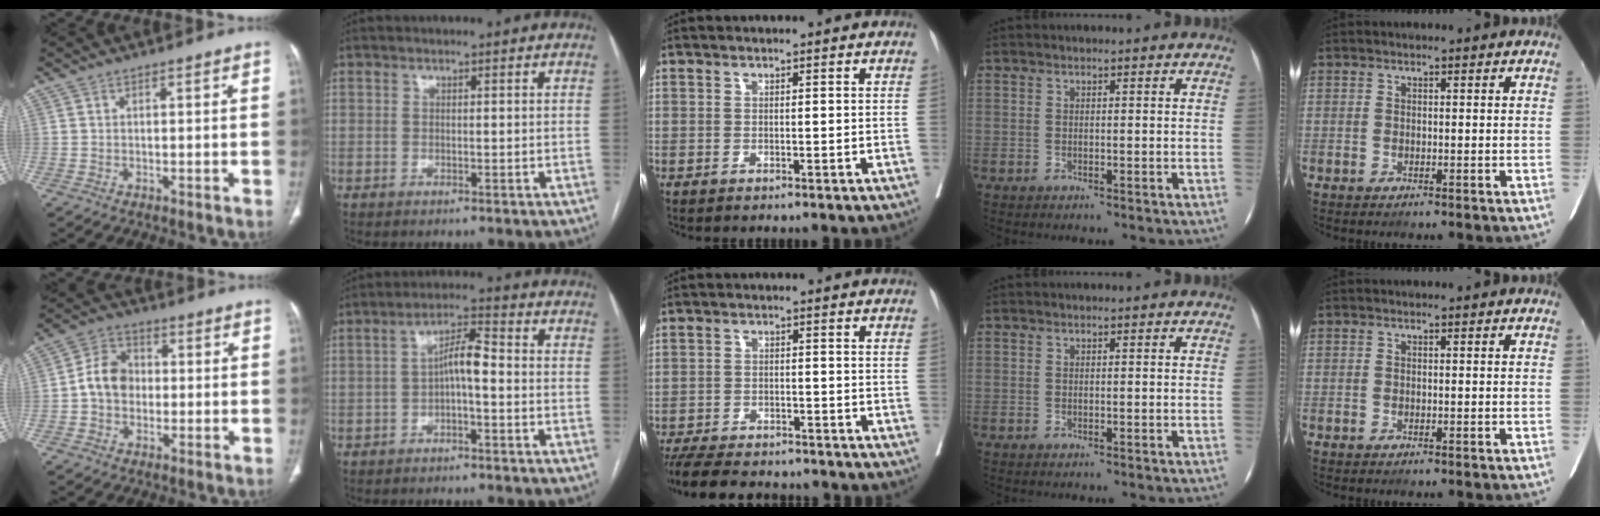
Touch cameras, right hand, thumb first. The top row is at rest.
{"thumb": {"total": 7.7, "force": [-0.4, 6.3, 4.5], "torque": [-0.062, 0.024, -0.018]}, "index": {"total": 5.1, "force": [-0.6, 1.2, 4.9], "torque": [-0.087, 0.021, -0.012]}, "middle": {"total": 12.4, "force": [-11.1, 3.1, 4.8], "torque": [-0.093, -0.011, -0.158]}}